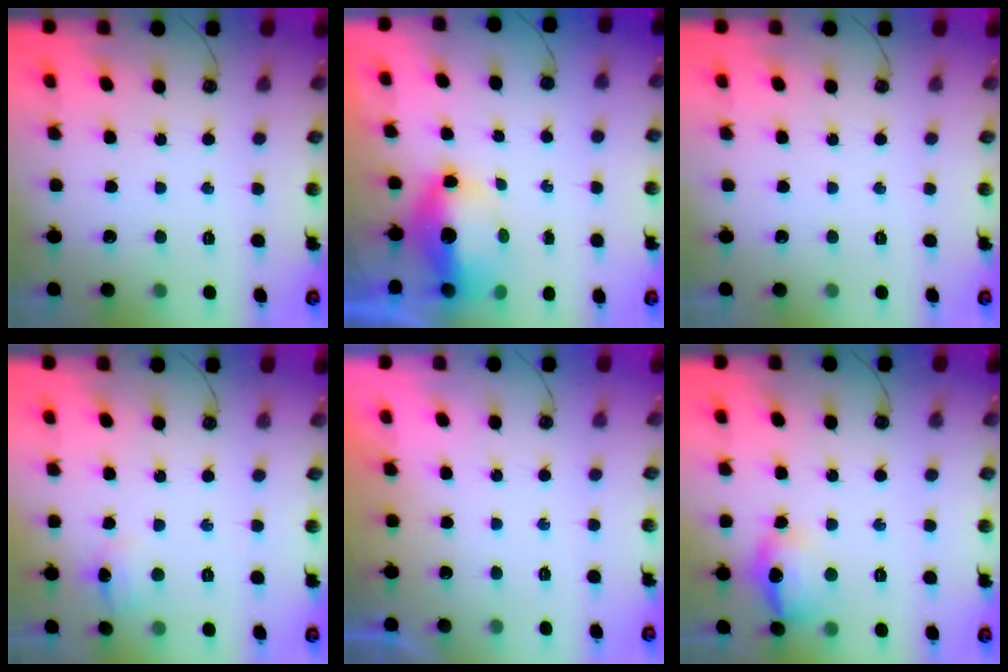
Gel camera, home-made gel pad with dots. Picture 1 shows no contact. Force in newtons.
{"total": 7.8, "press": 7.7, "slide": 0.8}
{"total": 0.0}
{"total": 5.6, "press": 5.5, "slide": 0.8}
{"total": 0.0}
{"total": 13.1, "press": 13.1, "slide": 0.9}